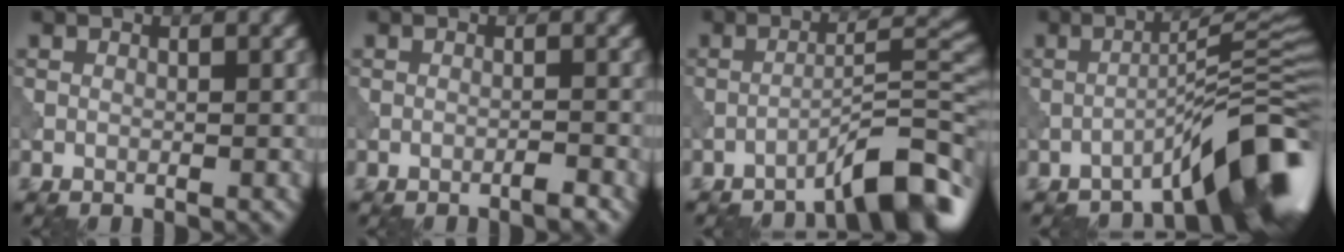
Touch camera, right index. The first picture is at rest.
{"total": 1.0, "force": [-0.8, 0.0, 0.6], "torque": [-0.009, 0.005, -0.018]}
{"total": 6.6, "force": [-4.9, 0.9, 4.4], "torque": [-0.059, 0.020, -0.080]}
{"total": 8.9, "force": [-5.7, 1.3, 6.8], "torque": [-0.083, 0.018, -0.095]}